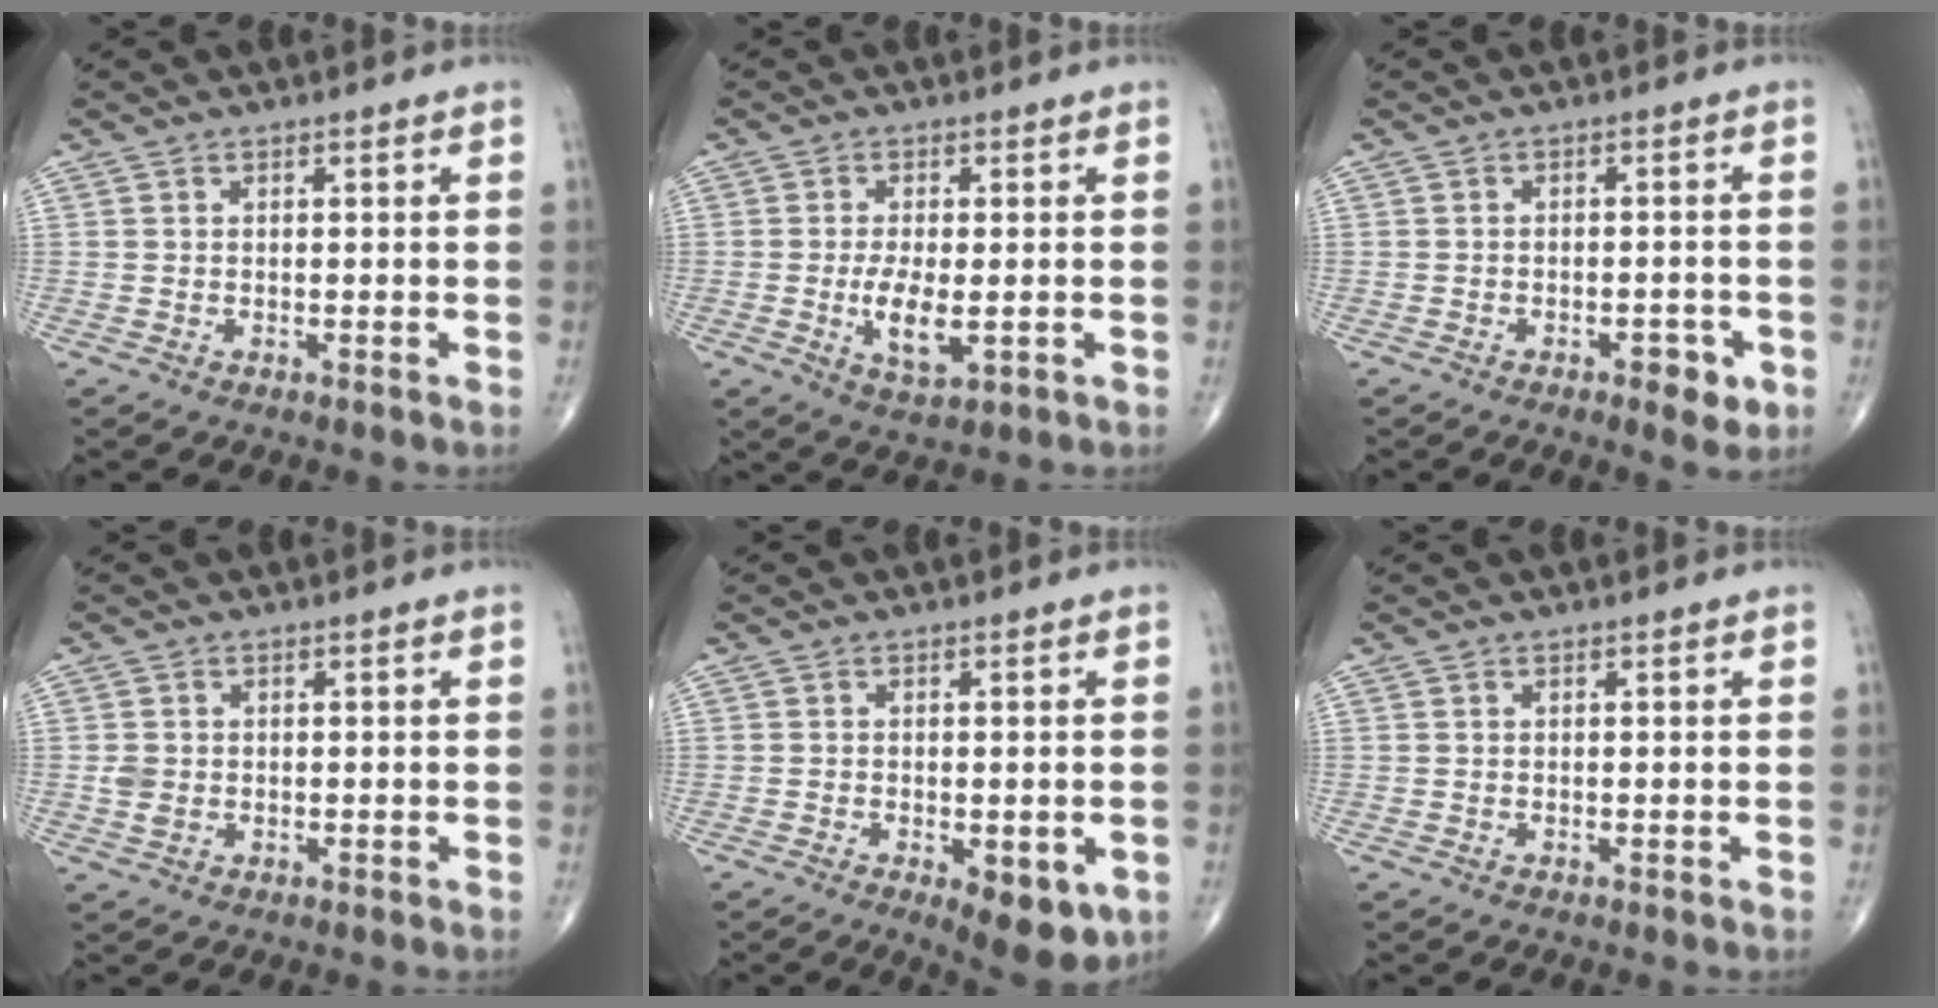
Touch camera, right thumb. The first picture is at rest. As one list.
[{"total": 6.2, "force": [-1.0, 2.5, 5.6], "torque": [-0.107, -0.014, -0.014]}, {"total": 4.5, "force": [-2.2, 2.1, 3.4], "torque": [-0.032, 0.008, -0.026]}, {"total": 2.3, "force": [-0.2, 1.9, 1.3], "torque": [-0.023, 0.001, -0.001]}, {"total": 8.3, "force": [-2.9, 3.5, 6.9], "torque": [-0.080, -0.008, -0.032]}, {"total": 0.0}]